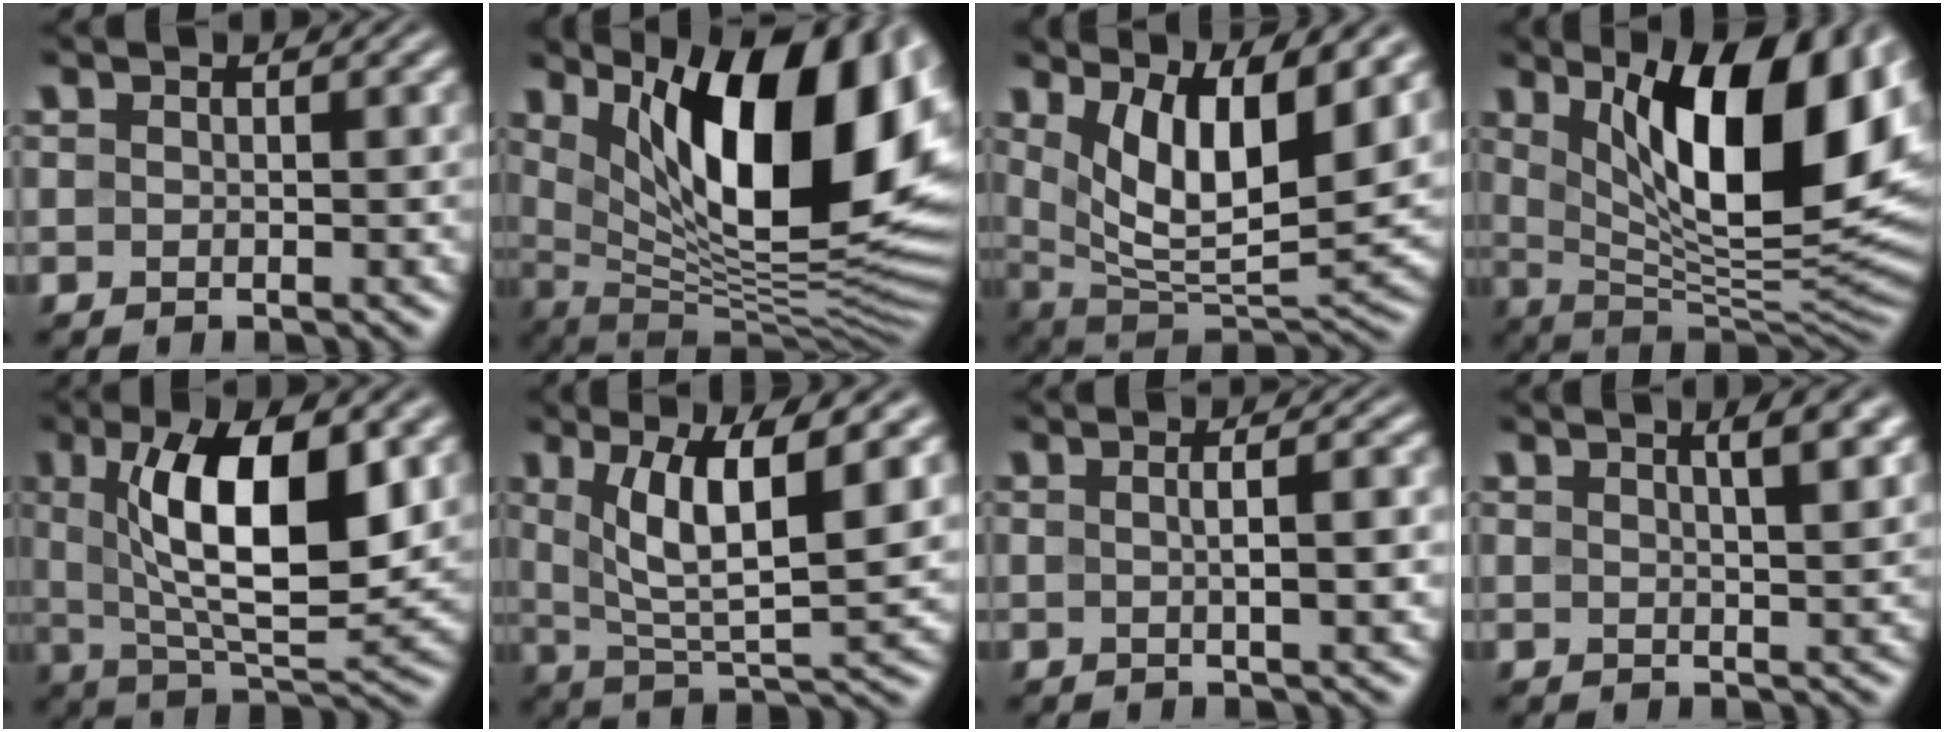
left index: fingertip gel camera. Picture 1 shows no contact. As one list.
[{"total": 16.6, "force": [5.7, 6.8, 14.0], "torque": [-0.185, -0.008, 0.093]}, {"total": 9.8, "force": [3.9, 3.4, 8.3], "torque": [-0.151, -0.015, 0.076]}, {"total": 14.8, "force": [4.8, 5.8, 12.8], "torque": [-0.184, -0.007, 0.077]}, {"total": 10.6, "force": [2.6, 3.8, 9.6], "torque": [-0.155, -0.004, 0.045]}, {"total": 8.4, "force": [2.9, 2.4, 7.6], "torque": [-0.133, -0.010, 0.054]}, {"total": 4.1, "force": [0.2, 1.4, 3.9], "torque": [-0.030, 0.015, -0.009]}, {"total": 4.2, "force": [2.1, 1.4, 3.3], "torque": [-0.021, 0.015, 0.013]}]